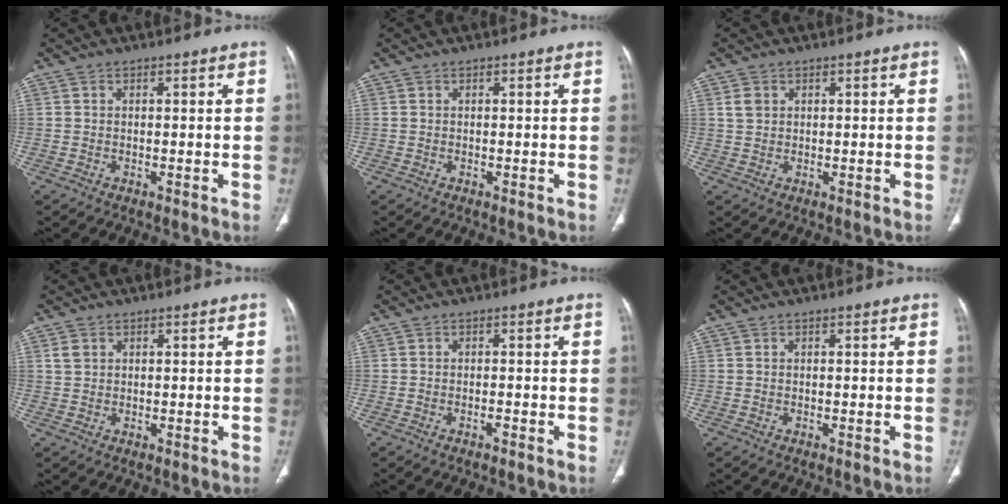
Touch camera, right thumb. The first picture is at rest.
{"total": 0.0}
{"total": 2.2, "force": [0.9, 1.7, 1.1], "torque": [-0.019, 0.001, 0.020]}
{"total": 1.9, "force": [0.8, 1.5, 0.9], "torque": [-0.015, 0.000, 0.018]}
{"total": 0.8, "force": [-0.6, 0.2, 0.5], "torque": [-0.012, 0.004, -0.012]}
{"total": 0.0}